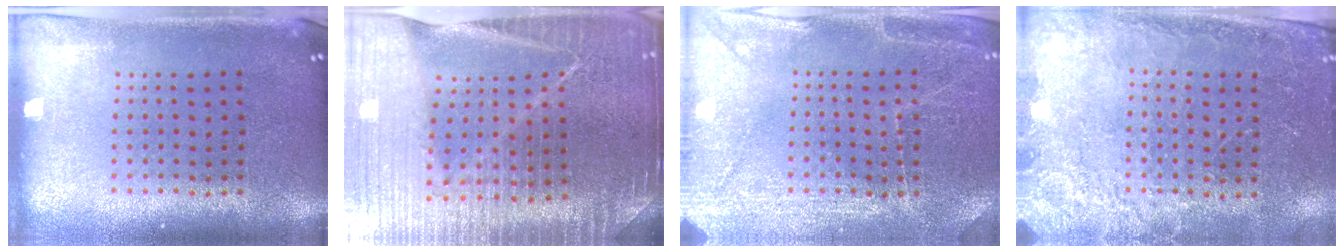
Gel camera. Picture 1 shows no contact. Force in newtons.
{"total": 4.9, "press": 4.5, "slide": 1.8}
{"total": 2.9, "press": 2.9, "slide": 0.2}
{"total": 2.5, "press": 2.4, "slide": 0.7}